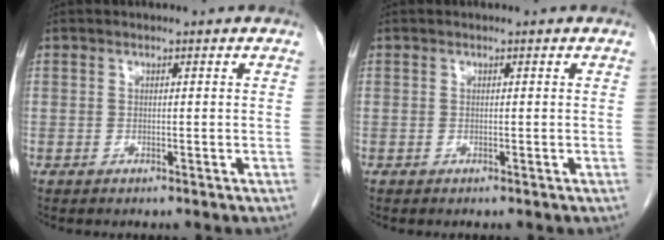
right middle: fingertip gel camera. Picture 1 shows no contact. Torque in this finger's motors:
{"motor_torque": [0.49, -0.45, 0.00, 0.01]}